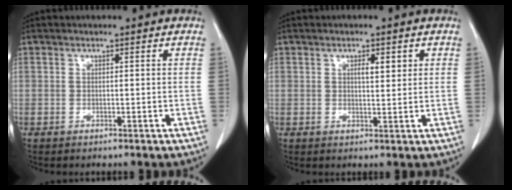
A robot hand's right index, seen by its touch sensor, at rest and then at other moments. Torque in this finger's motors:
{"motor_torque": [0.05, 0.03, 0.00, 0.03]}